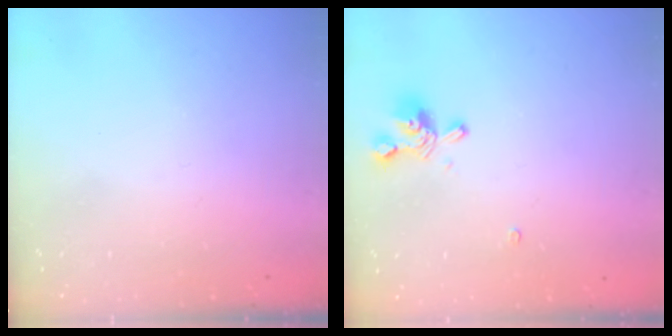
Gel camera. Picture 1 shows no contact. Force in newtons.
{"total": 1.9, "press": 1.7, "slide": 1.0}